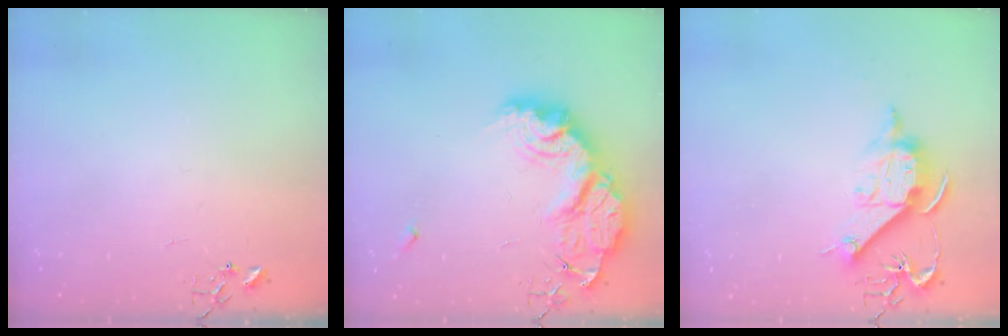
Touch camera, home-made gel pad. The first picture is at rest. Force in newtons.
{"total": 25.2, "press": 25.1, "slide": 2.0}
{"total": 11.7, "press": 11.7, "slide": 0.6}